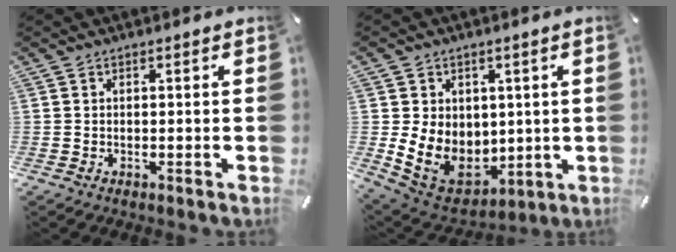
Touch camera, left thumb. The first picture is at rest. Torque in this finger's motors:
{"motor_torque": [2.18, 2.17, 0.25, -0.07, 0.50]}